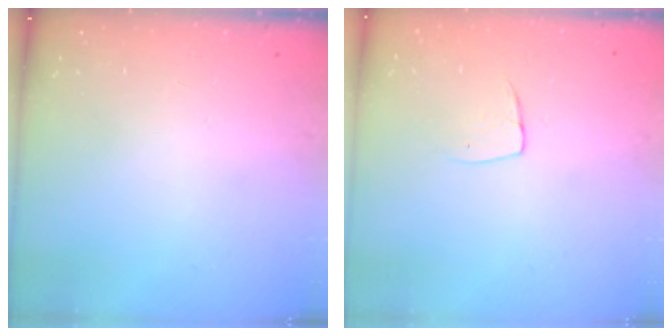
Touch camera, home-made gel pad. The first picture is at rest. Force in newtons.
{"total": 5.0, "press": 5.0, "slide": 0.3}